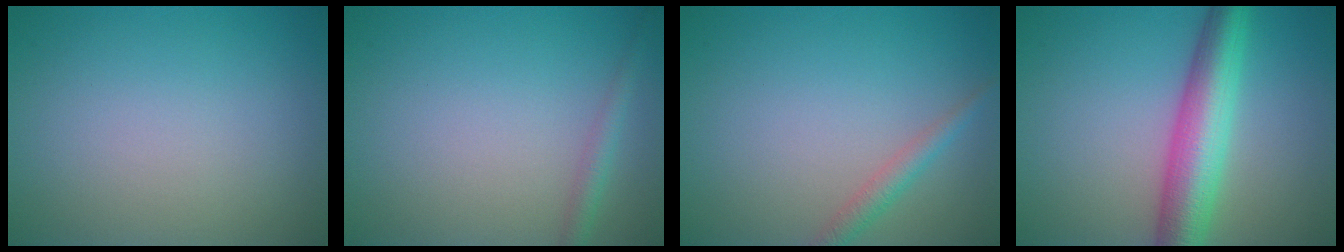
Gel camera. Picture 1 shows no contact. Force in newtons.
{"total": 1.6, "press": 1.6, "slide": 0.1}
{"total": 1.8, "press": 1.8, "slide": 0.1}
{"total": 7.0, "press": 7.0, "slide": 0.0}